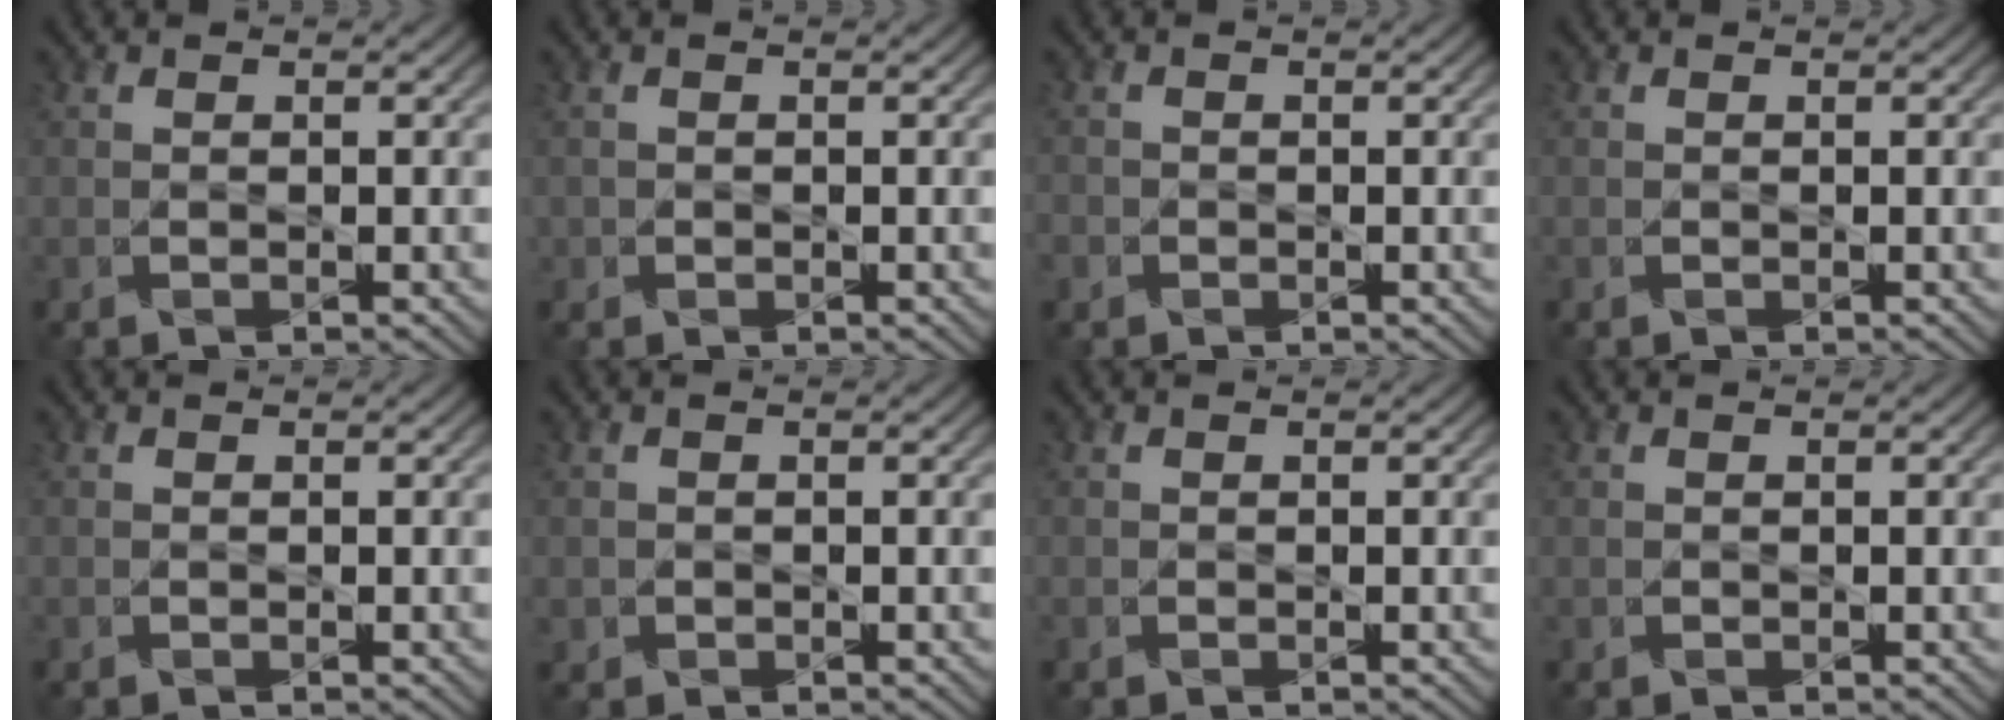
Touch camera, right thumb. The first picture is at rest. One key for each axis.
{"total": 0.7, "fx": -0.2, "fy": 0.6, "fz": 0.0, "tx": 0.003, "ty": -0.006, "tz": -0.005}
{"total": 1.3, "fx": -0.7, "fy": 1.1, "fz": 0.2, "tx": -0.003, "ty": -0.005, "tz": -0.019}
{"total": 0.0}
{"total": 0.0}
{"total": 0.9, "fx": -0.2, "fy": 0.8, "fz": 0.0, "tx": 0.003, "ty": -0.006, "tz": -0.007}
{"total": 0.0}
{"total": 0.0}